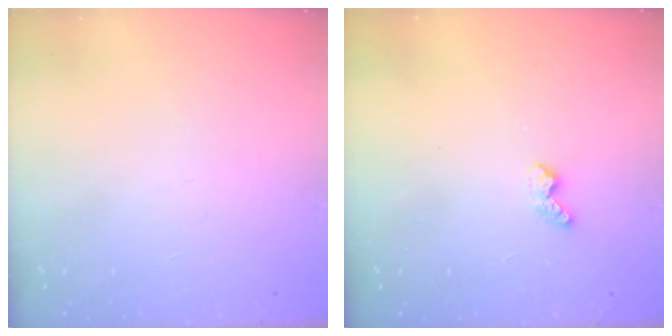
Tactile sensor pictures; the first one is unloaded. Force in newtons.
{"total": 3.6, "press": 3.5, "slide": 0.6}